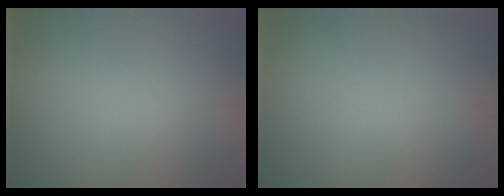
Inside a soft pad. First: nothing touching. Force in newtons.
{"total": 0.0}